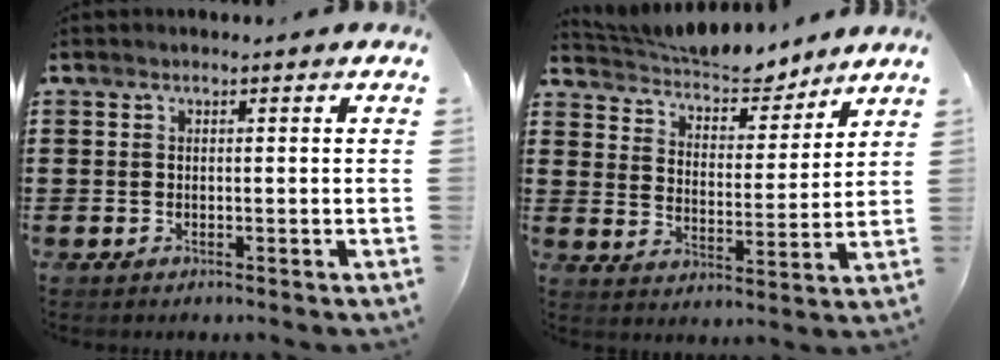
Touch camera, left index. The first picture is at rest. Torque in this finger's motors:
{"motor_torque": [0.45, -0.69, -0.04, -0.01]}